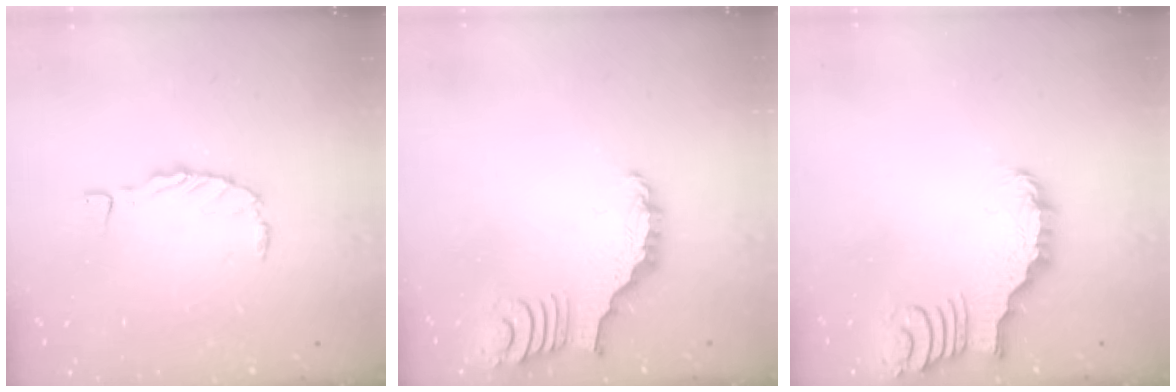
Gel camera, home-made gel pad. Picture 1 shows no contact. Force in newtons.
{"total": 2.2, "press": 2.2, "slide": 0.3}
{"total": 2.2, "press": 2.2, "slide": 0.4}